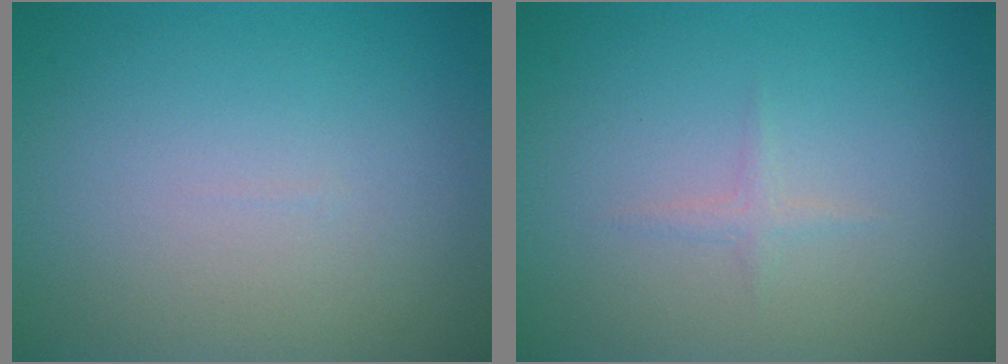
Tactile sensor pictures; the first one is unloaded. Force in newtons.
{"total": 0.7, "press": 0.7, "slide": 0.1}